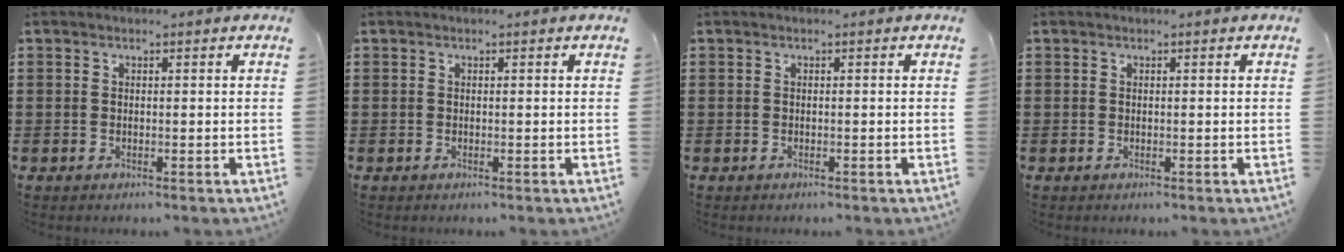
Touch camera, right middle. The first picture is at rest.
{"total": 0.0}
{"total": 0.0}
{"total": 0.0}